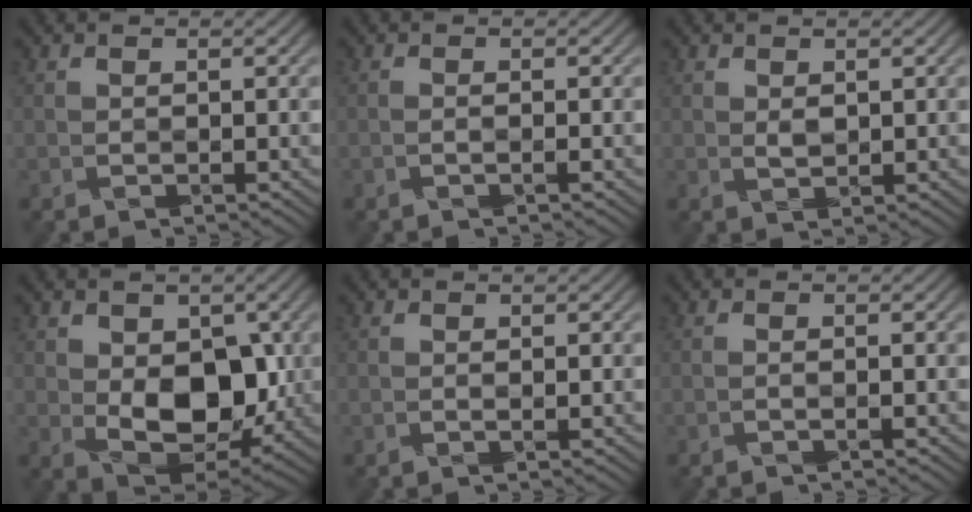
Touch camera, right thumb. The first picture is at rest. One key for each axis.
{"total": 0.7, "fx": -0.3, "fy": 0.2, "fz": 0.6, "tx": -0.008, "ty": 0.002, "tz": -0.013}
{"total": 1.0, "fx": 0.6, "fy": 0.5, "fz": 0.5, "tx": -0.012, "ty": -0.002, "tz": 0.018}
{"total": 9.6, "fx": 0.1, "fy": 6.5, "fz": 7.1, "tx": -0.117, "ty": -0.018, "tz": 0.012}
{"total": 0.0}
{"total": 0.7, "fx": -0.3, "fy": 0.2, "fz": 0.6, "tx": -0.008, "ty": 0.002, "tz": -0.012}